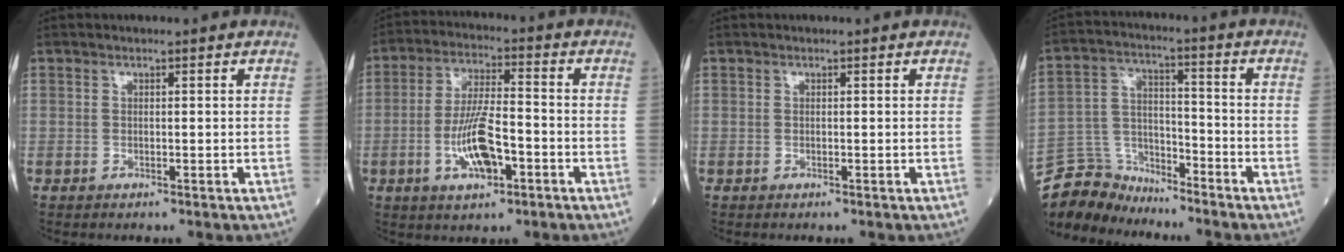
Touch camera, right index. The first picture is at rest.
{"total": 9.2, "force": [-3.1, 2.6, 8.3], "torque": [-0.163, 0.003, -0.056]}
{"total": 0.0}
{"total": 9.0, "force": [-8.7, 2.4, -0.6], "torque": [0.008, 0.020, -0.170]}